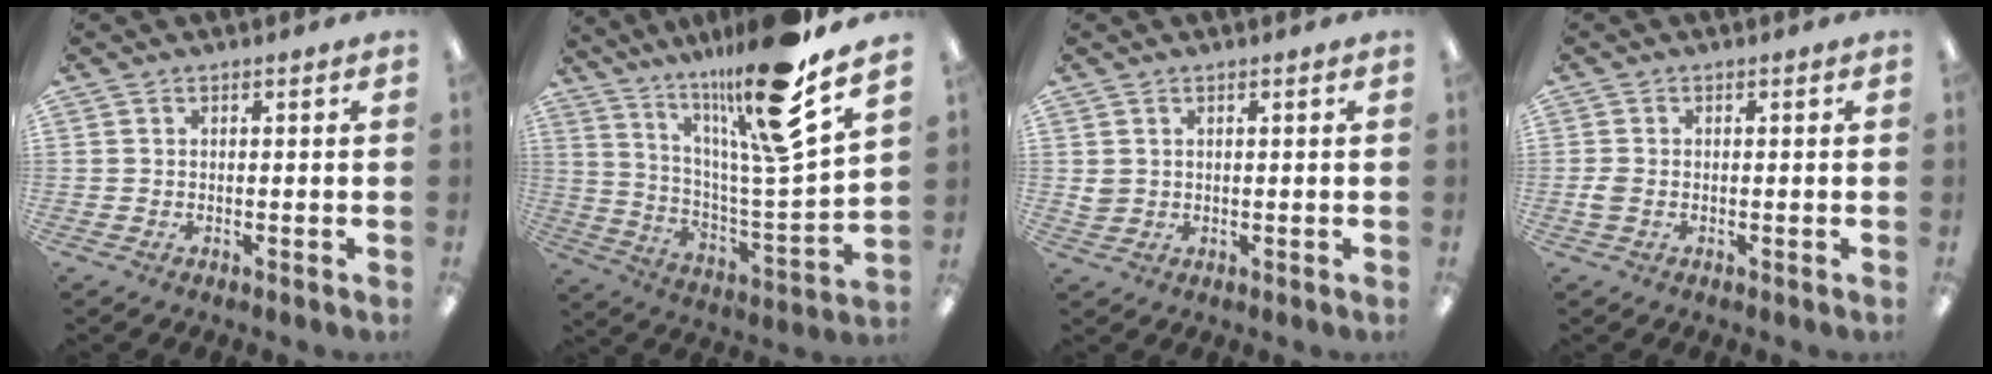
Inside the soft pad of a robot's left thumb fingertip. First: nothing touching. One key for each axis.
{"total": 20.7, "fx": 15.8, "fy": 1.0, "fz": 13.3, "tx": -0.234, "ty": -0.100, "tz": 0.241}
{"total": 2.1, "fx": 0.9, "fy": 1.7, "fz": 0.8, "tx": -0.017, "ty": 0.003, "tz": 0.015}
{"total": 2.2, "fx": -0.3, "fy": 1.4, "fz": 1.6, "tx": -0.035, "ty": 0.002, "tz": -0.007}